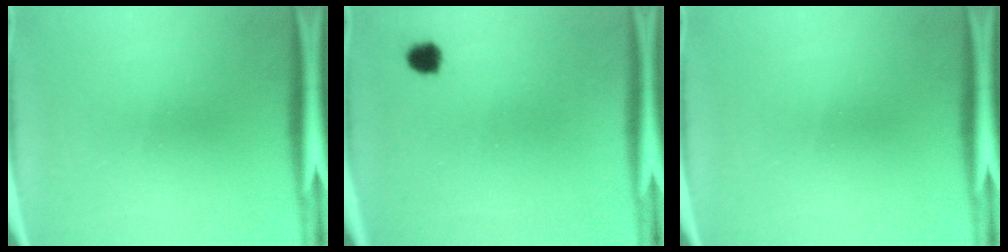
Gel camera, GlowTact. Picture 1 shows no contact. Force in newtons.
{"total": 2.4}
{"total": 0.0}